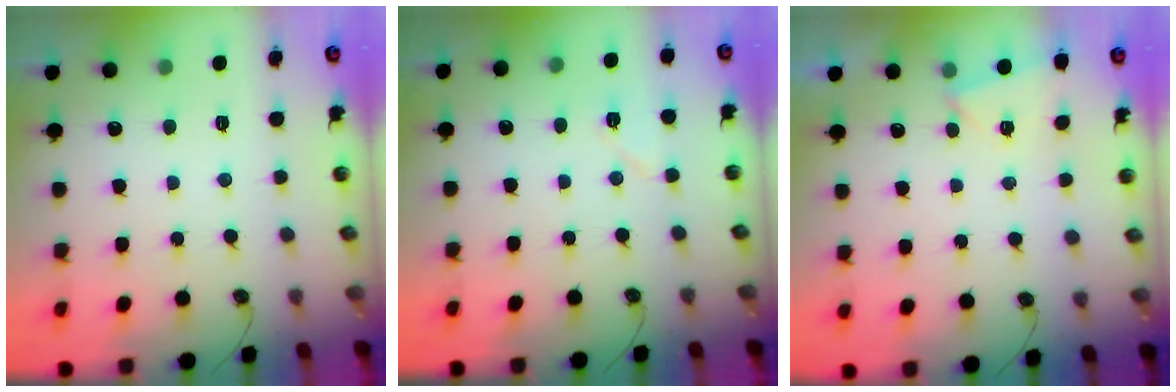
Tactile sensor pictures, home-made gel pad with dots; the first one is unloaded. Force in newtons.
{"total": 6.6, "press": 6.3, "slide": 1.9}
{"total": 2.8, "press": 1.9, "slide": 2.0}